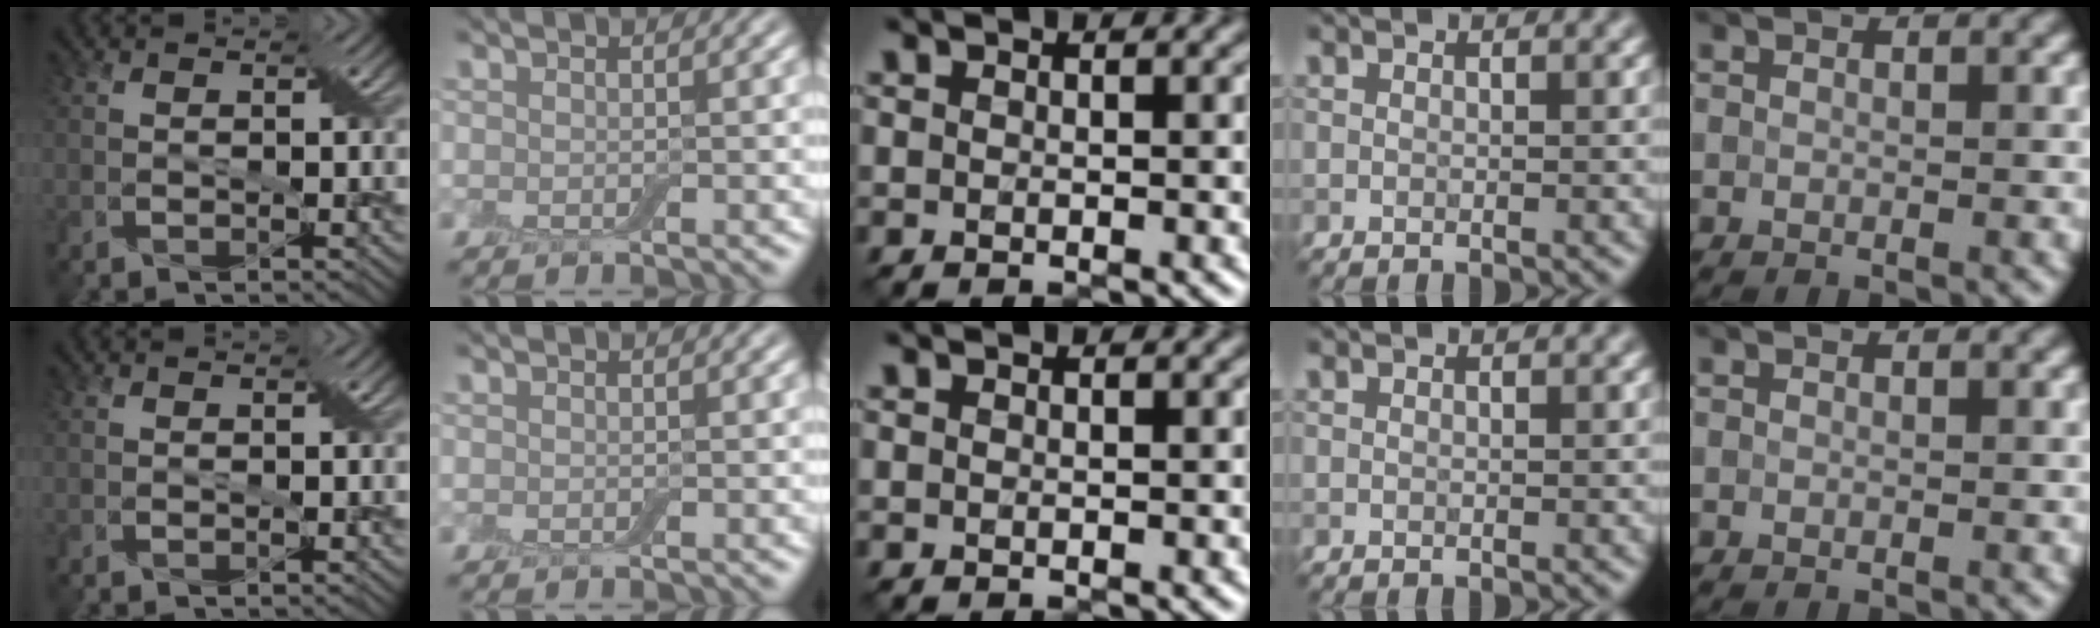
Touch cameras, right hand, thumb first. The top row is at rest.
{}